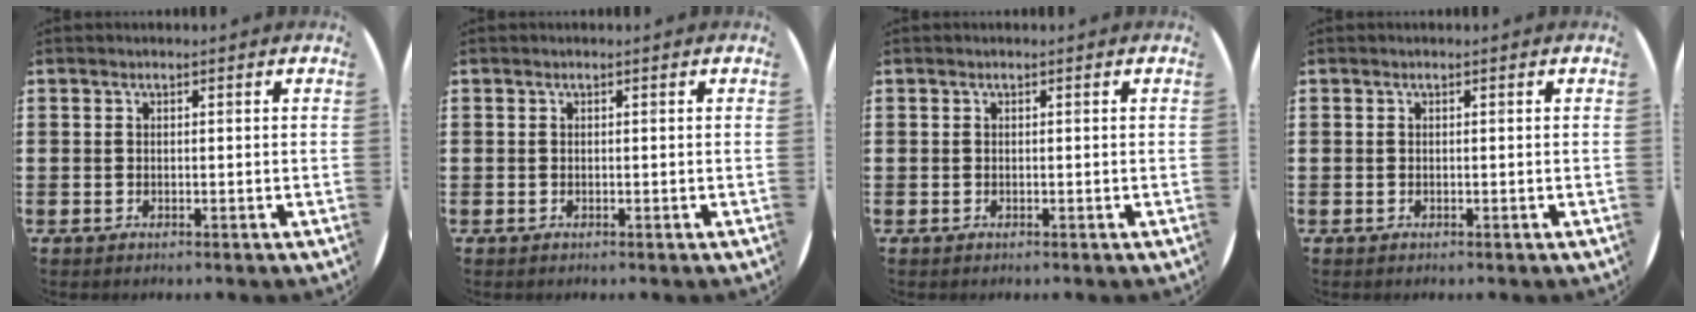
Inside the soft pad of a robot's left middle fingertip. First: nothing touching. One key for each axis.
{"total": 0.0}
{"total": 0.0}
{"total": 0.0}